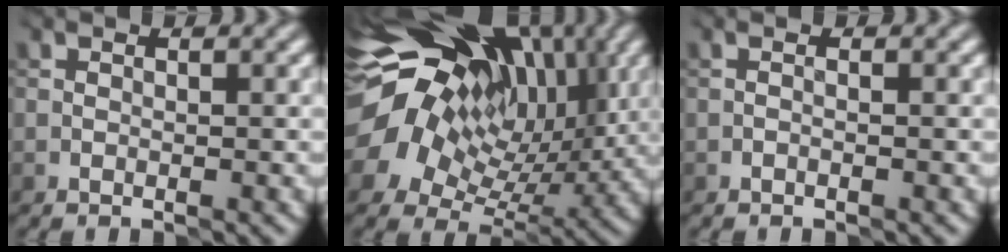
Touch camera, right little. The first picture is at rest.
{"total": 19.3, "force": [6.4, 13.4, 12.3], "torque": [-0.213, 0.020, 0.117]}
{"total": 0.0}